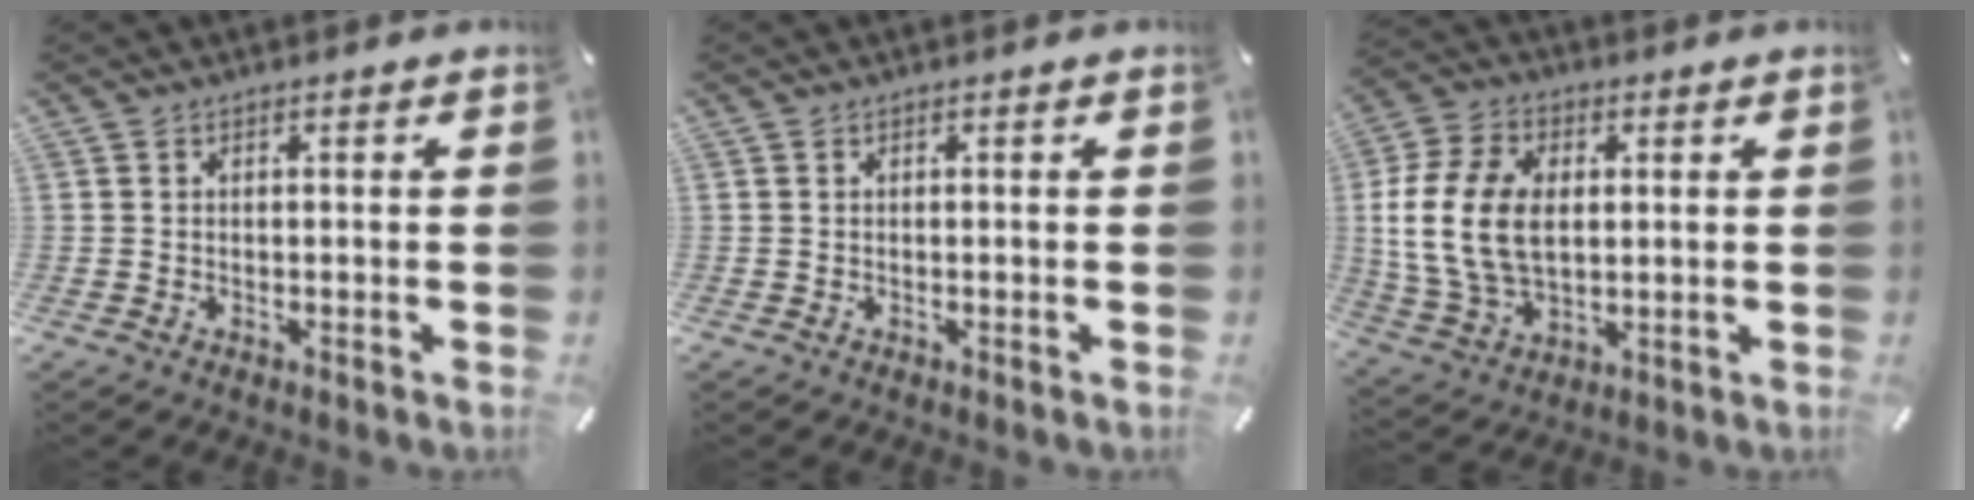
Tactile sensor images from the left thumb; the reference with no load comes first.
{"total": 0.0}
{"total": 14.7, "force": [1.1, 10.5, 10.2], "torque": [-0.243, 0.013, 0.021]}